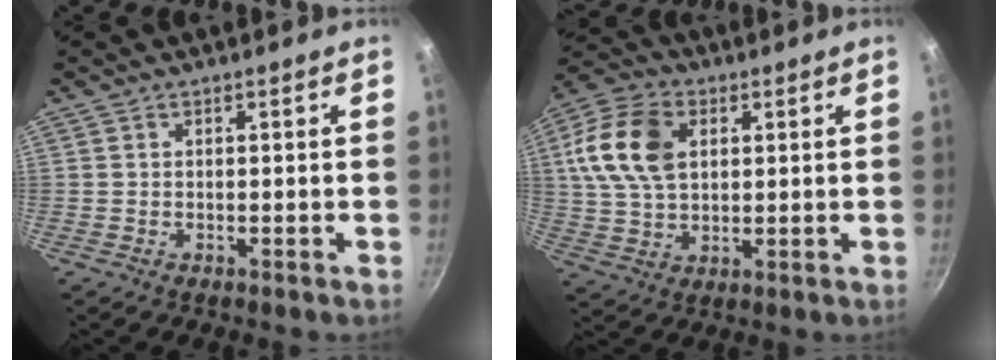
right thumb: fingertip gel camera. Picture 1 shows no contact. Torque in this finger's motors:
{"motor_torque": [-0.22, 1.57, 0.74, -0.54, 0.26]}